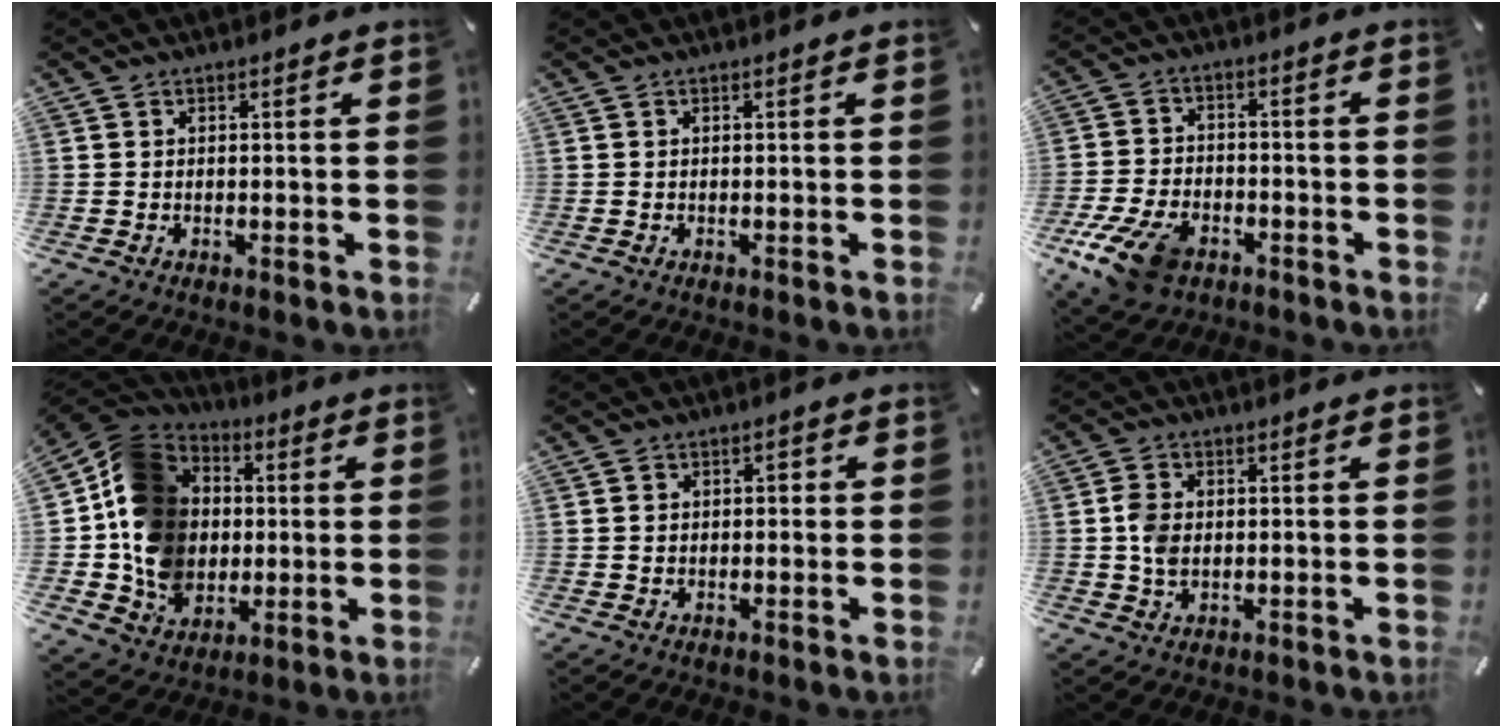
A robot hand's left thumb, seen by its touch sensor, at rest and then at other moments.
{"total": 0.0}
{"total": 11.3, "force": [-6.3, 6.7, 6.5], "torque": [-0.136, 0.029, -0.114]}
{"total": 16.9, "force": [-0.1, 15.2, 7.3], "torque": [-0.141, 0.006, 0.006]}
{"total": 2.2, "force": [-0.2, 1.8, 1.3], "torque": [-0.020, 0.006, -0.010]}
{"total": 5.1, "force": [0.1, 3.7, 3.5], "torque": [-0.080, 0.005, -0.002]}